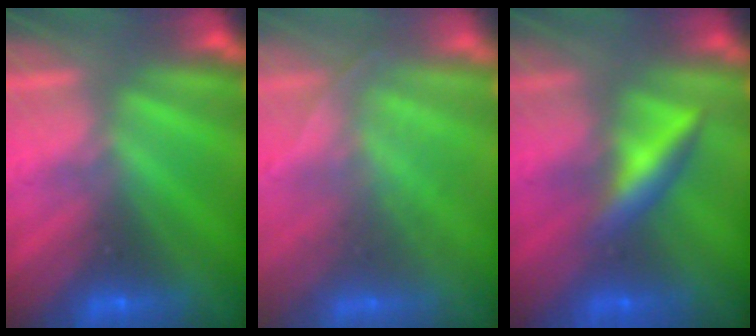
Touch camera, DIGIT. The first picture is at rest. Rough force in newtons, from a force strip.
{"total": 1.7}
{"total": 2.4}